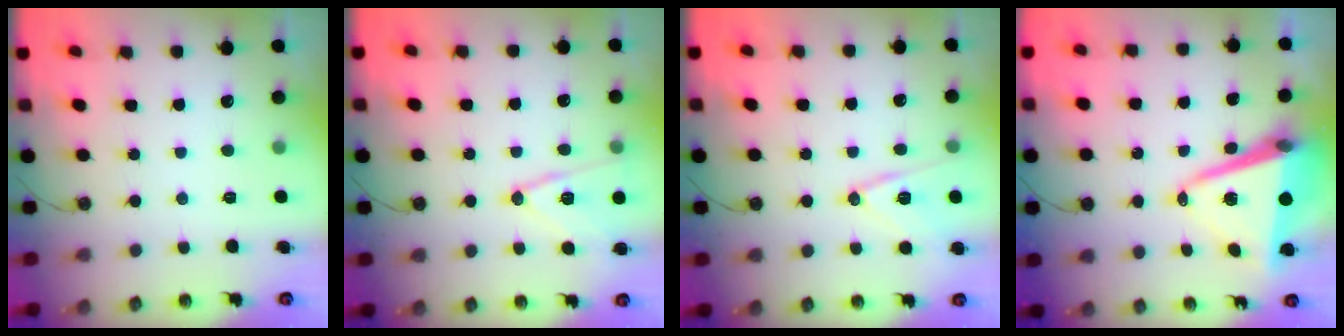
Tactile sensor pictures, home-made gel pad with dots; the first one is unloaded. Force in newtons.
{"total": 12.6, "press": 12.3, "slide": 2.4}
{"total": 12.5, "press": 12.2, "slide": 2.7}
{"total": 13.3, "press": 12.9, "slide": 3.2}